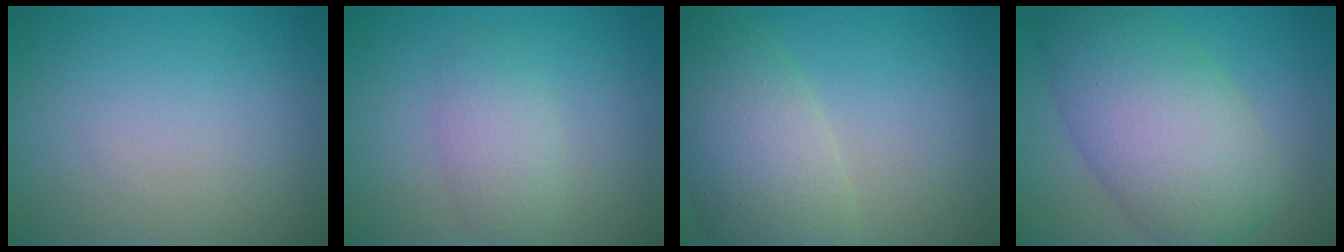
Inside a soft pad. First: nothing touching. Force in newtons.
{"total": 2.8, "press": 2.8, "slide": 0.1}
{"total": 7.9, "press": 7.8, "slide": 0.8}
{"total": 9.6, "press": 9.6, "slide": 0.2}